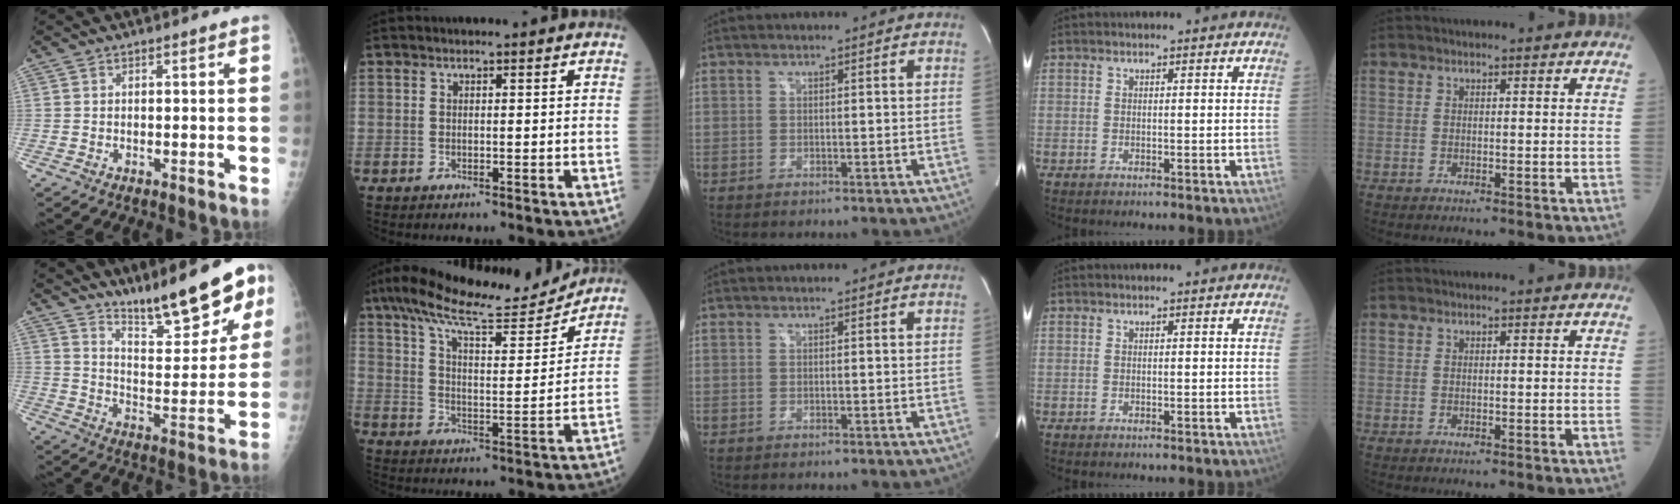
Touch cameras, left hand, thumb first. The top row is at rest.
{"thumb": {"total": 16.7, "force": [11.9, 4.2, 10.9], "torque": [-0.115, -0.074, 0.194]}, "index": {"total": 15.8, "force": [13.9, 1.7, 7.3], "torque": [-0.132, 0.003, 0.216]}}